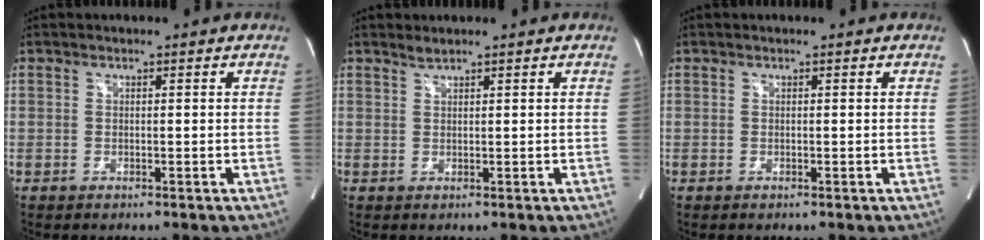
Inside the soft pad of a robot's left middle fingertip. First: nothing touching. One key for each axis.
{"total": 1.0, "fx": 0.9, "fy": -0.2, "fz": 0.2, "tx": -0.007, "ty": 0.000, "tz": 0.021}
{"total": 0.0}